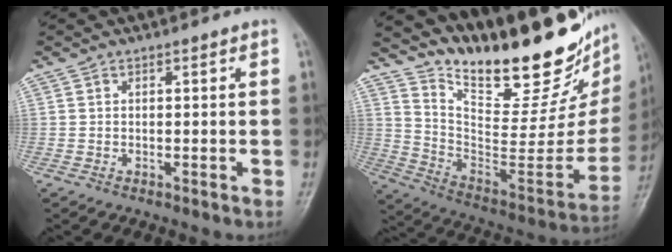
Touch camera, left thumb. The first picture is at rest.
{"total": 31.4, "force": [22.4, 10.6, 19.4], "torque": [-0.271, -0.118, 0.346]}